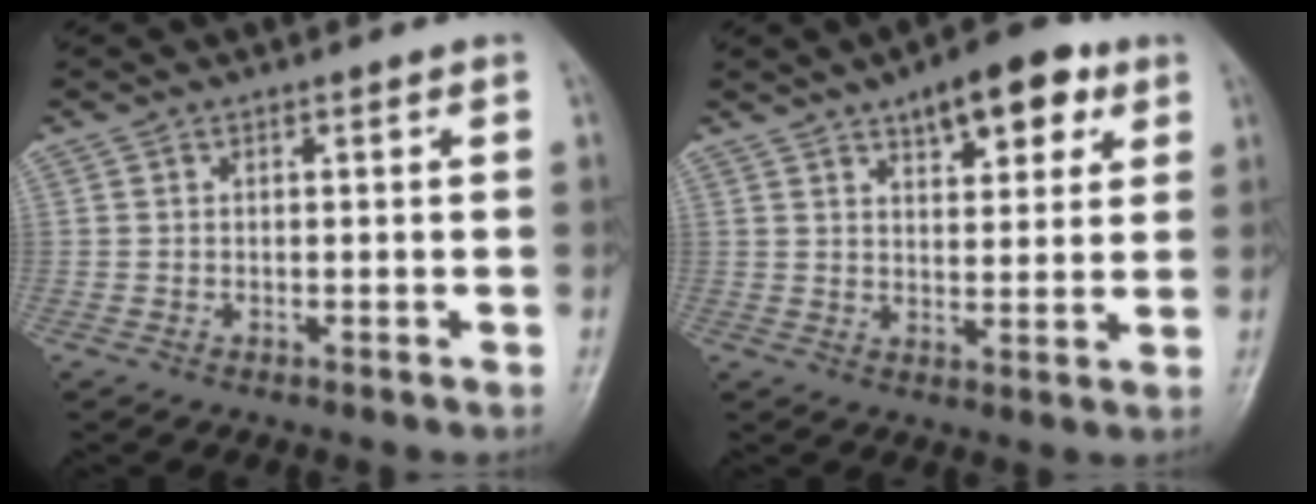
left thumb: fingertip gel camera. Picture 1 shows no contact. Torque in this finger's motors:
{"motor_torque": [0.27, 0.18, 0.31, 0.05, 0.13]}